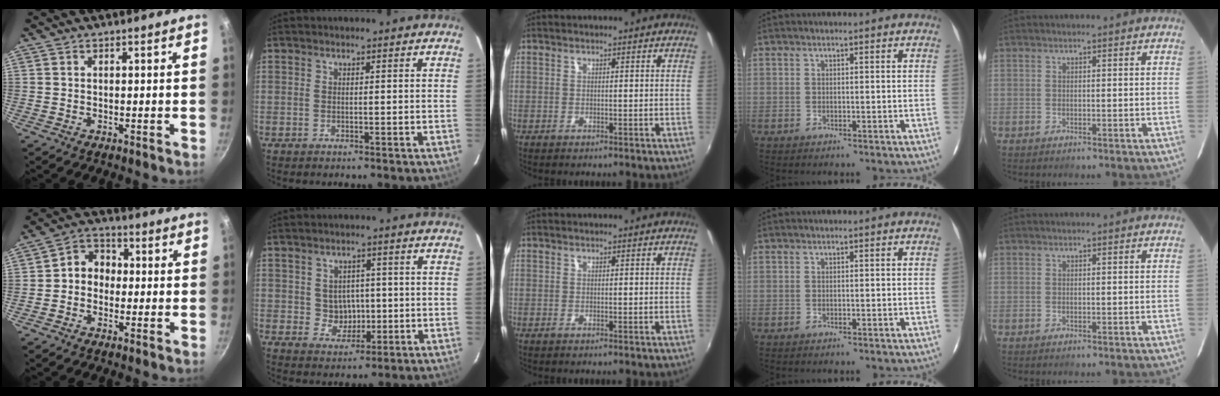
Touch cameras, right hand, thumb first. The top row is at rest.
{"thumb": {"total": 6.4, "force": [-0.4, 5.5, 3.4], "torque": [-0.022, 0.021, -0.025]}, "index": {"total": 4.9, "force": [0.1, 4.7, 1.4], "torque": [-0.030, 0.013, 0.012]}}